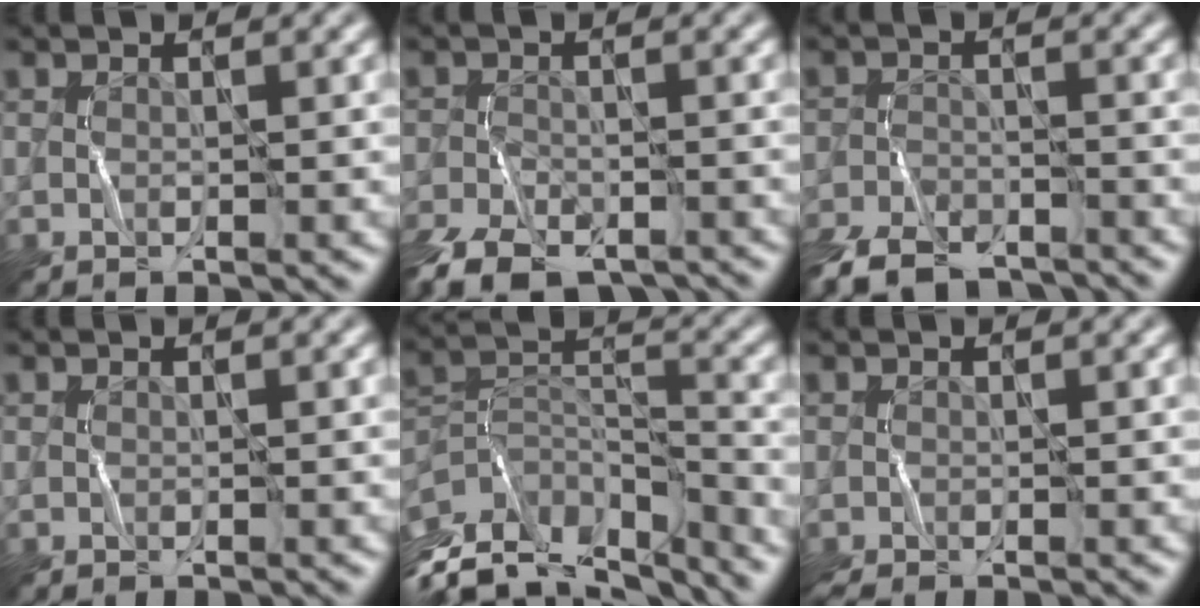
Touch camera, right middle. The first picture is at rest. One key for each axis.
{"total": 8.6, "fx": -7.0, "fy": 3.5, "fz": 3.5, "tx": -0.074, "ty": -0.032, "tz": -0.115}
{"total": 8.4, "fx": -7.4, "fy": 2.9, "fz": 2.7, "tx": -0.055, "ty": -0.023, "tz": -0.130}
{"total": 0.0}
{"total": 12.3, "fx": -9.2, "fy": 5.9, "fz": 5.6, "tx": -0.120, "ty": 0.020, "tz": -0.136}
{"total": 0.5, "fx": -0.3, "fy": 0.1, "fz": 0.4, "tx": -0.010, "ty": -0.003, "tz": -0.006}